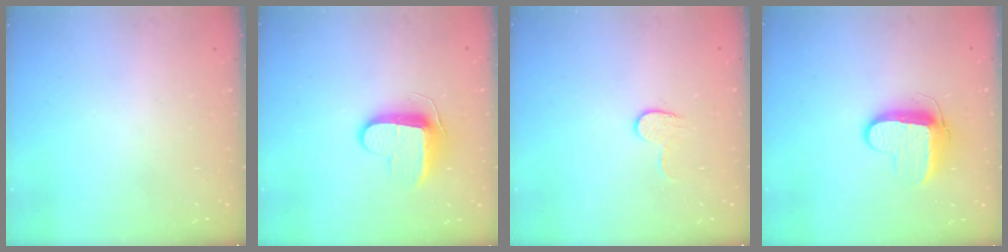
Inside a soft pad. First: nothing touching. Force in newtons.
{"total": 10.5, "press": 10.4, "slide": 1.2}
{"total": 5.4, "press": 5.4, "slide": 0.5}
{"total": 9.9, "press": 9.8, "slide": 0.5}